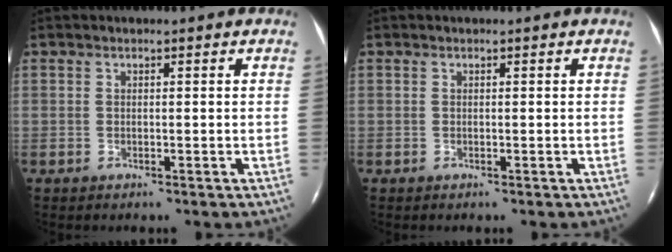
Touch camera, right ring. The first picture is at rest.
{"total": 0.0}